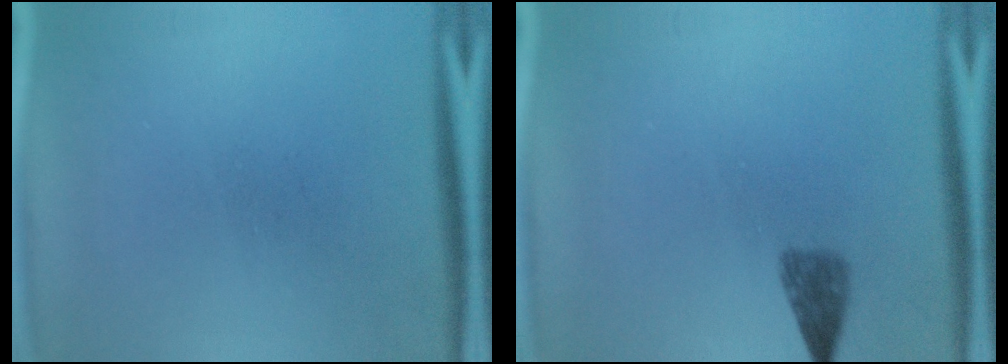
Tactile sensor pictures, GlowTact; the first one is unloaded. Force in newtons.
{"total": 2.4}